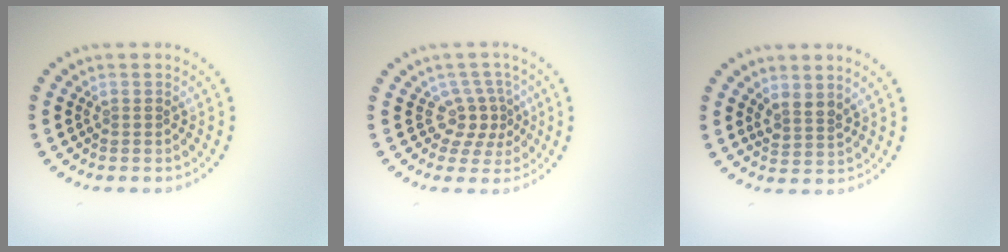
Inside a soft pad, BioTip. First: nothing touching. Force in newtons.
{"total": 2.7, "press": 1.9, "slide": 1.9}
{"total": 1.8, "press": 1.4, "slide": 1.2}